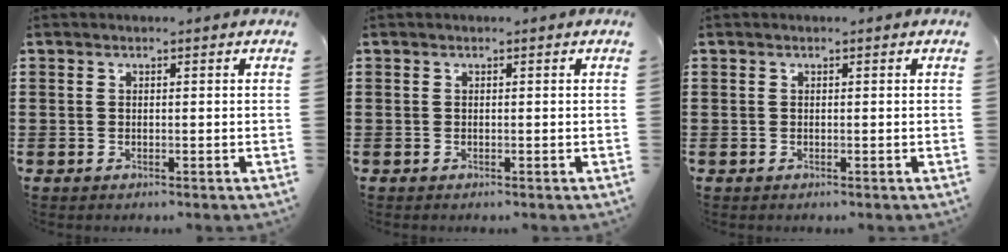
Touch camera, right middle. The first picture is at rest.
{"total": 0.0}
{"total": 0.0}